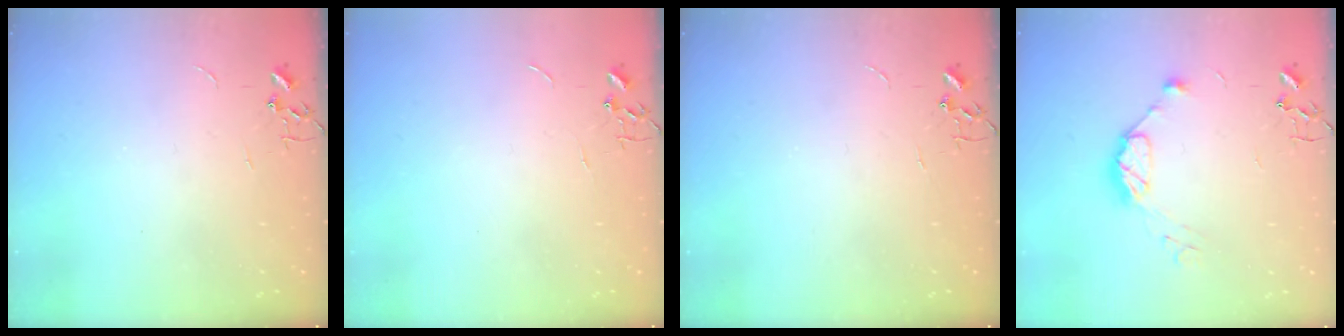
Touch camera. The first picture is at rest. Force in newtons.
{"total": 0.0}
{"total": 0.0}
{"total": 8.3, "press": 8.3, "slide": 0.5}